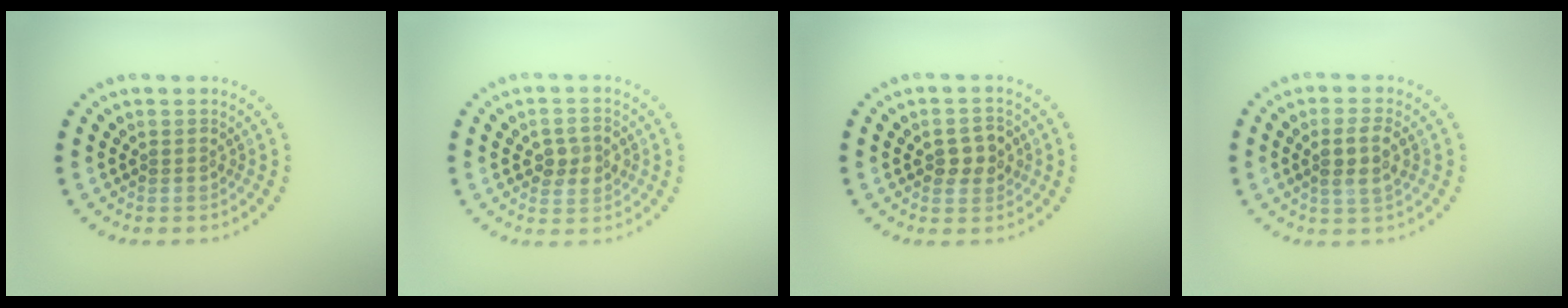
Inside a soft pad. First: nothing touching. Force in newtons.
{"total": 2.4, "press": 2.4, "slide": 0.4}
{"total": 2.7, "press": 2.6, "slide": 0.3}
{"total": 2.6, "press": 2.4, "slide": 0.8}